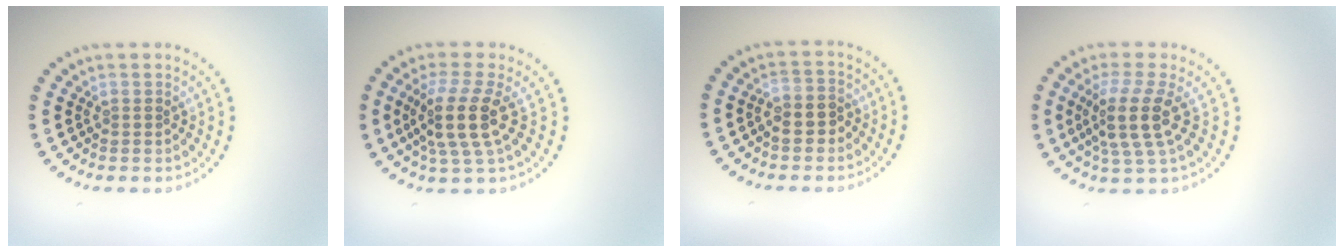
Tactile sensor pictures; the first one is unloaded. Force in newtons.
{"total": 4.3, "press": 3.4, "slide": 2.6}
{"total": 2.0, "press": 1.9, "slide": 0.6}
{"total": 4.2, "press": 3.3, "slide": 2.6}